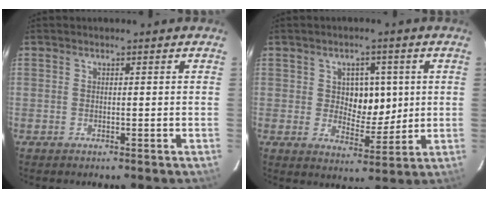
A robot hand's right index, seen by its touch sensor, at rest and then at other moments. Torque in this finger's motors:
{"motor_torque": [0.12, 0.17, 0.02, 0.05]}